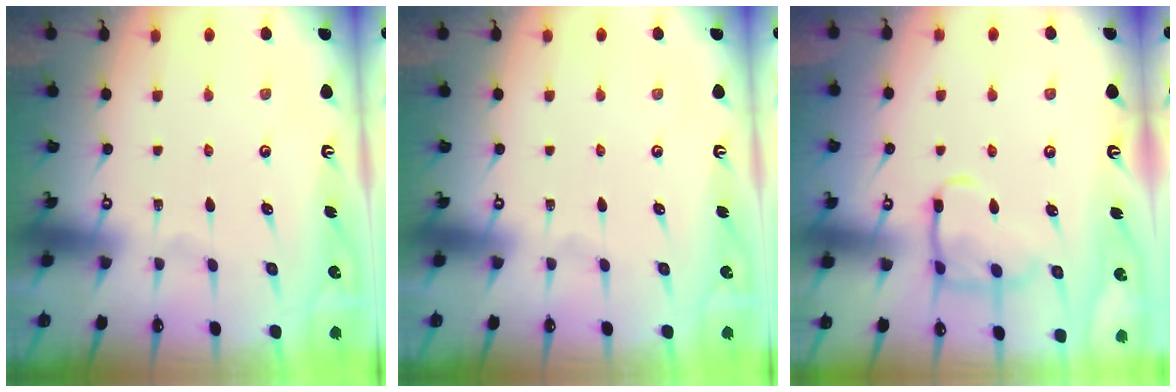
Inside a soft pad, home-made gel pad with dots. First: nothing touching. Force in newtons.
{"total": 0.0}
{"total": 12.2, "press": 12.2, "slide": 0.9}